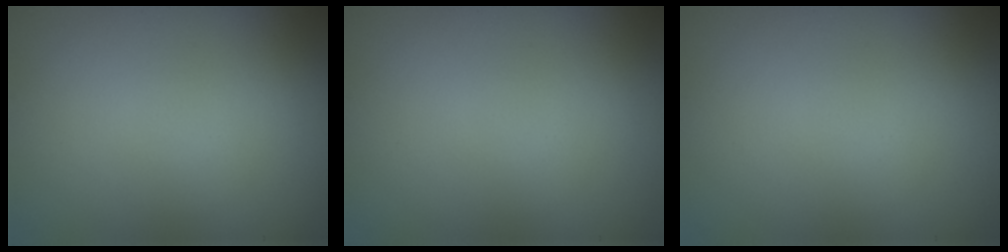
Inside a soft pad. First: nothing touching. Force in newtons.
{"total": 0.0}
{"total": 0.0}